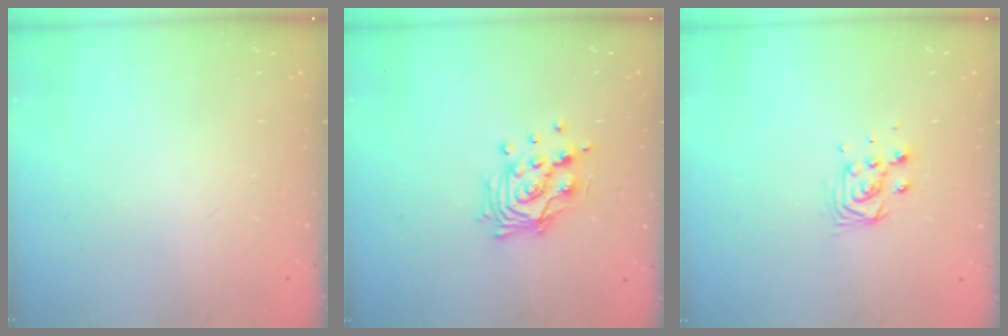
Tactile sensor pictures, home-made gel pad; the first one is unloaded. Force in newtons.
{"total": 11.7, "press": 11.7, "slide": 0.9}
{"total": 5.2, "press": 5.2, "slide": 0.3}